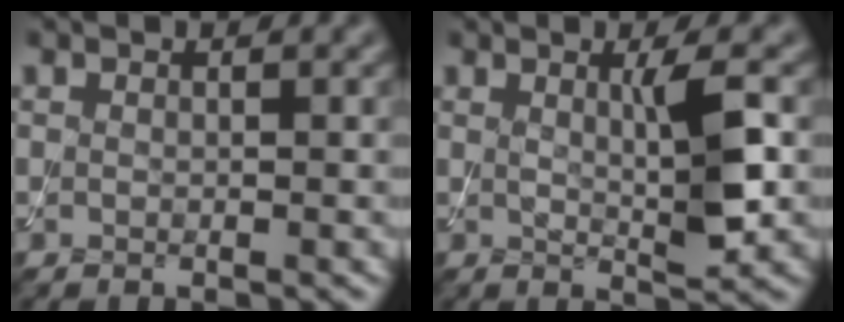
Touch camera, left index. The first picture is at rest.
{"total": 3.7, "force": [0.6, 0.5, 3.6], "torque": [-0.061, -0.009, 0.011]}